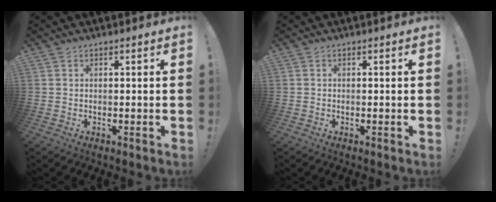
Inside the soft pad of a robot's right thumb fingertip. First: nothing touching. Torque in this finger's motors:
{"motor_torque": [0.12, -0.07, 0.14, -0.10, -0.05]}